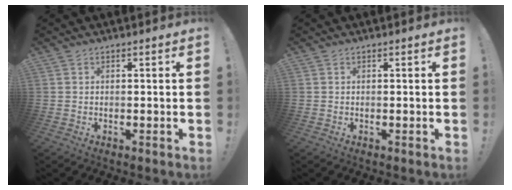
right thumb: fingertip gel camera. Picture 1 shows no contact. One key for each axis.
{"total": 0.0}